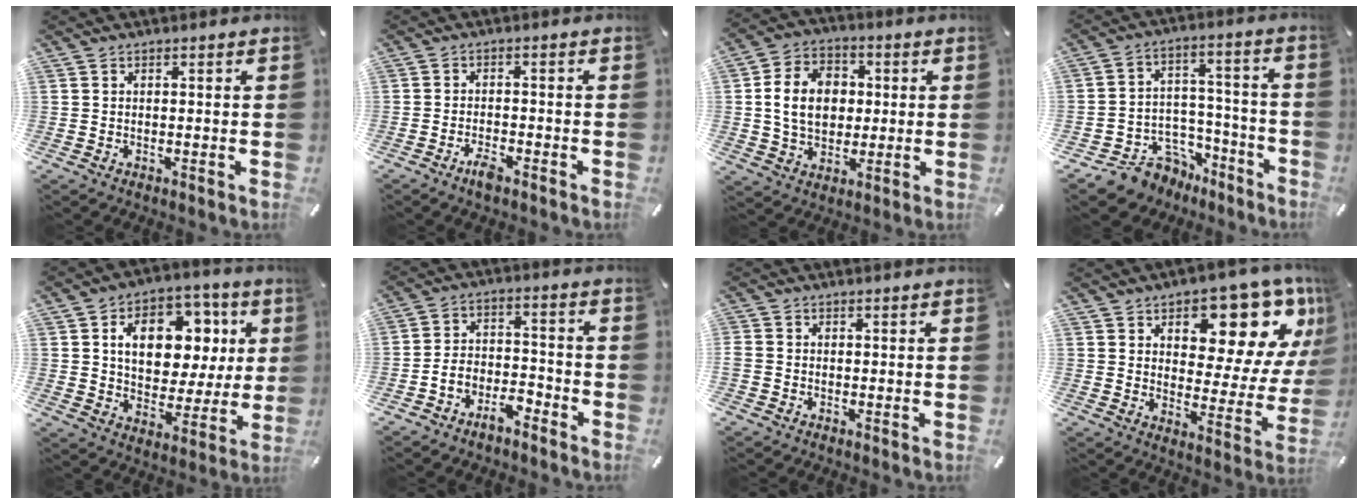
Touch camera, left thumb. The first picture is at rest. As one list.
[{"total": 3.4, "force": [-2.6, 1.1, 2.0], "torque": [-0.052, 0.003, -0.053]}, {"total": 12.1, "force": [0.7, 9.8, 7.1], "torque": [-0.141, 0.019, 0.014]}, {"total": 10.6, "force": [-6.5, 8.0, 2.5], "torque": [-0.047, 0.036, -0.106]}, {"total": 15.7, "force": [4.9, 11.4, 9.7], "torque": [-0.145, -0.012, 0.090]}, {"total": 6.7, "force": [-5.5, 3.3, 2.1], "torque": [-0.037, 0.028, -0.106]}, {"total": 1.3, "force": [-0.6, 1.1, 0.4], "torque": [-0.005, 0.004, -0.012]}, {"total": 15.7, "force": [10.3, 8.1, 8.7], "torque": [-0.102, -0.082, 0.169]}]